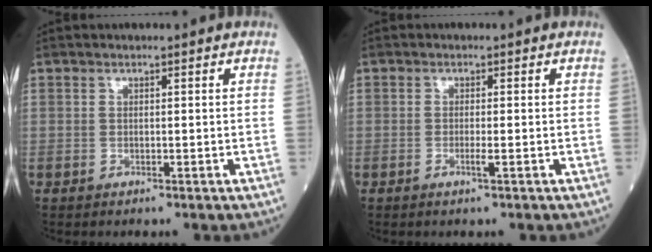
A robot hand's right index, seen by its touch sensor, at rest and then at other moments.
{"total": 1.4, "force": [-0.5, -0.1, 1.3], "torque": [-0.026, -0.004, -0.010]}